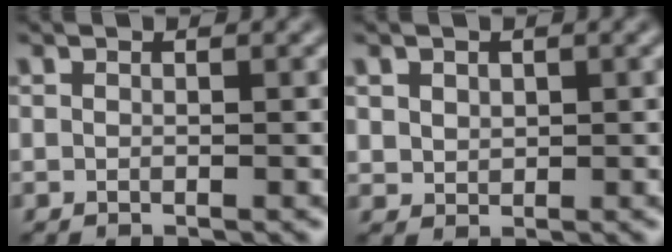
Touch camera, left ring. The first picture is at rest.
{"total": 1.3, "force": [0.6, 1.1, 0.4], "torque": [-0.011, -0.005, 0.017]}